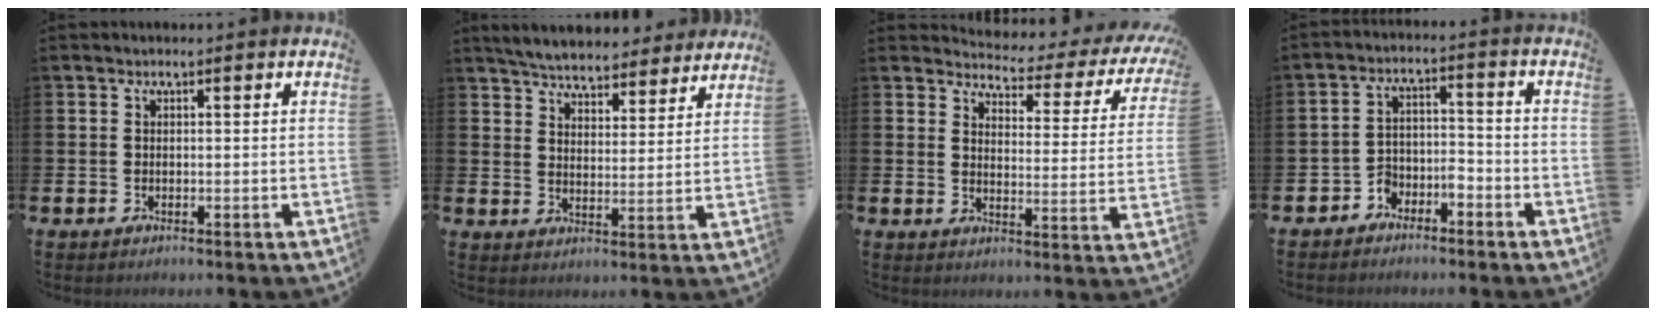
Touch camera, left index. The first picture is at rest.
{"total": 5.5, "force": [5.4, 0.9, 0.7], "torque": [-0.034, -0.038, 0.094]}
{"total": 3.0, "force": [2.7, 1.1, 0.8], "torque": [-0.032, -0.036, 0.035]}
{"total": 3.5, "force": [-3.2, 1.4, 0.6], "torque": [-0.020, 0.005, -0.068]}